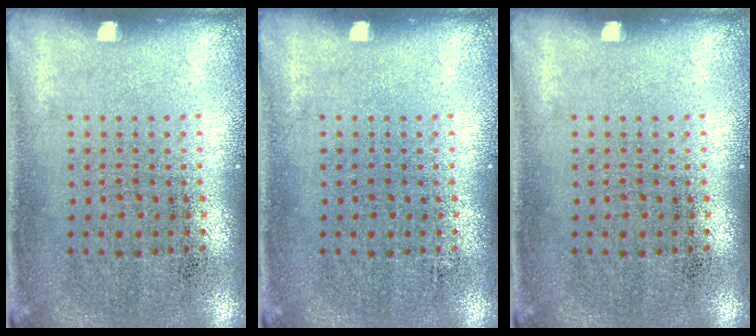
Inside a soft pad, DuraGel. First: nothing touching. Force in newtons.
{"total": 0.0}
{"total": 0.0}